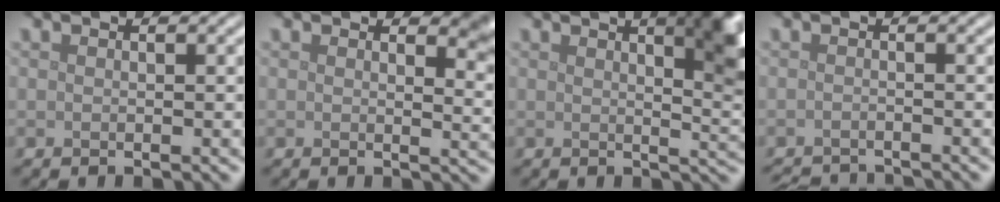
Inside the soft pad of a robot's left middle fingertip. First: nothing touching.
{"total": 2.7, "force": [1.6, 1.0, 1.9], "torque": [-0.022, -0.007, 0.023]}
{"total": 7.9, "force": [3.4, 2.9, 6.5], "torque": [-0.042, 0.021, 0.040]}
{"total": 4.0, "force": [-3.9, 0.4, 0.9], "torque": [-0.019, -0.007, -0.062]}